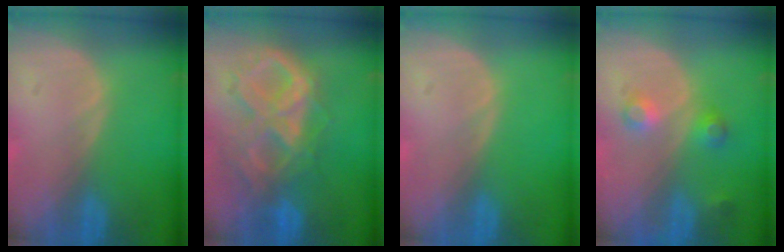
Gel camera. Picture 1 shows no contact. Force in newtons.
{"total": 10.6, "press": 9.0, "slide": 5.6}
{"total": 0.0}
{"total": 3.6, "press": 3.4, "slide": 1.1}